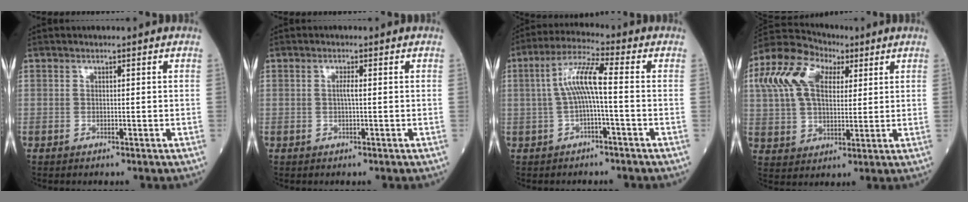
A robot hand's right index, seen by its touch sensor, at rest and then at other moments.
{"total": 1.2, "force": [0.0, 0.0, 1.2], "torque": [-0.026, 0.000, 0.000]}
{"total": 7.0, "force": [-0.1, 0.5, 7.0], "torque": [-0.139, 0.024, -0.004]}
{"total": 13.6, "force": [5.1, 8.0, 9.8], "torque": [-0.218, 0.046, 0.092]}